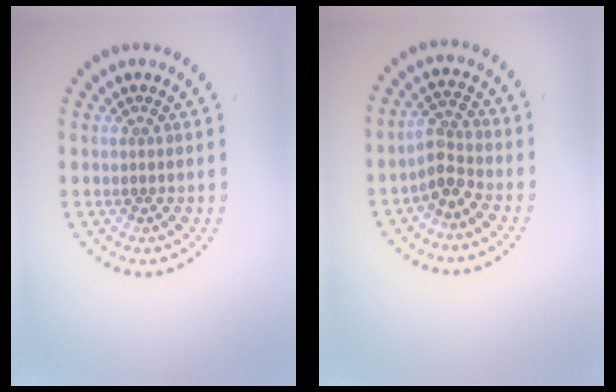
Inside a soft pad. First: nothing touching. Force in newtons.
{"total": 2.5, "press": 2.0, "slide": 1.5}